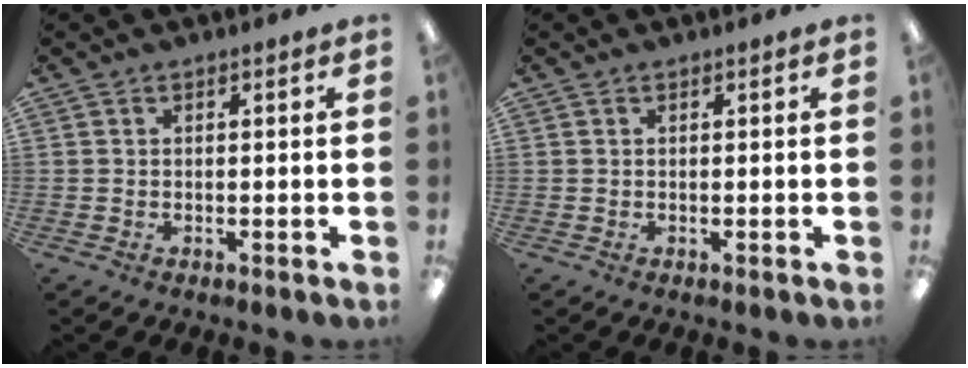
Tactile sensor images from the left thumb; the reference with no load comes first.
{"total": 0.0}